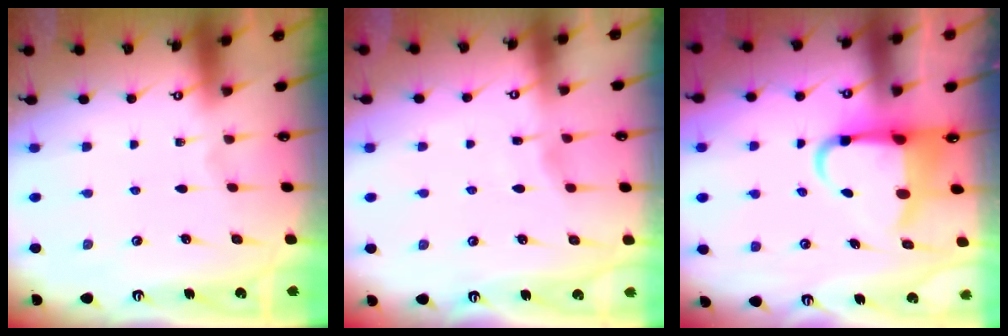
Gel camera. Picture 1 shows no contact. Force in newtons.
{"total": 2.6, "press": 2.6, "slide": 0.3}
{"total": 6.9, "press": 6.7, "slide": 1.5}